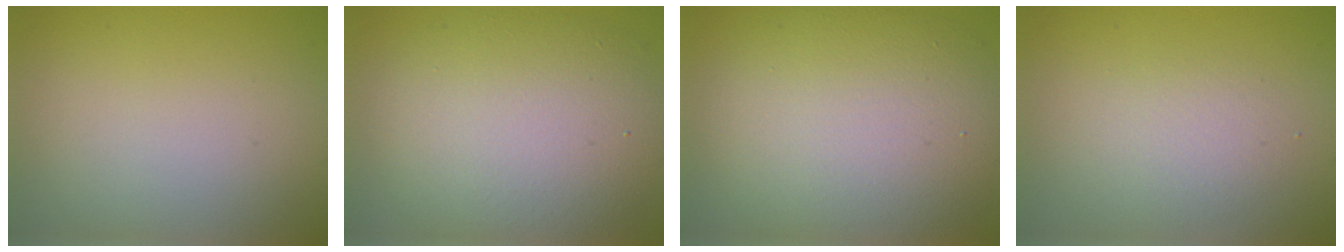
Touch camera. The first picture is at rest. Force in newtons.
{"total": 9.1, "press": 9.1, "slide": 0.9}
{"total": 11.3, "press": 11.3, "slide": 0.8}
{"total": 2.0, "press": 2.0, "slide": 0.1}